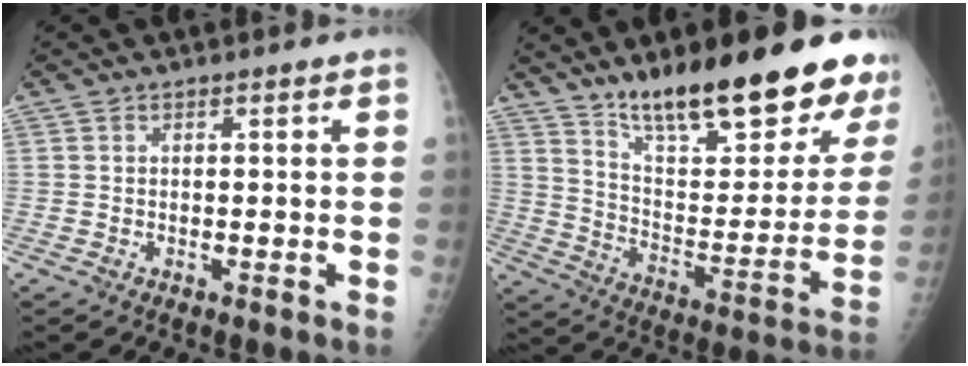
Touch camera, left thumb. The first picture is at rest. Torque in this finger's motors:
{"motor_torque": [1.34, 1.24, 1.60, -1.18, 0.14]}